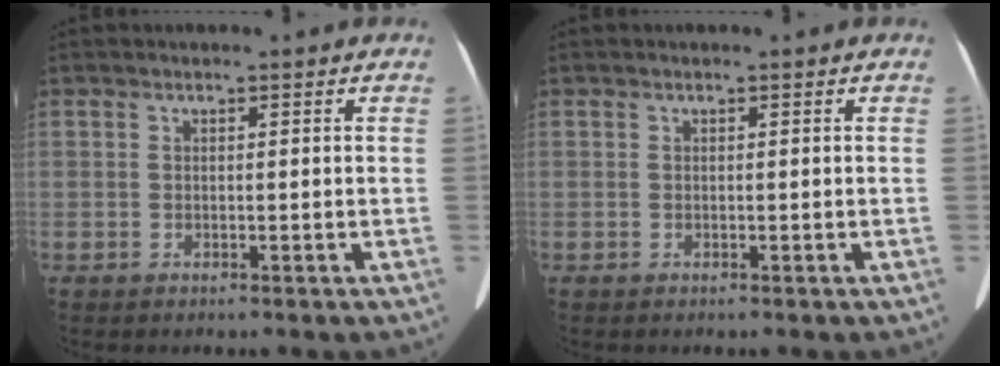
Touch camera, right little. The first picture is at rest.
{"total": 0.0}